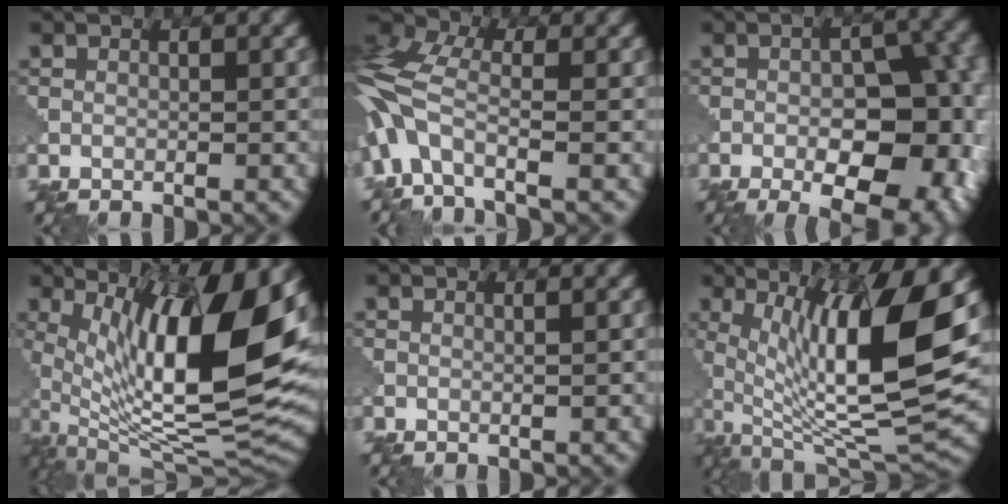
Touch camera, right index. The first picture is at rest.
{"total": 7.2, "force": [-2.5, 3.2, 6.0], "torque": [-0.151, 0.001, -0.062]}
{"total": 12.5, "force": [-4.4, 6.1, 10.0], "torque": [-0.108, -0.010, -0.053]}
{"total": 15.4, "force": [3.8, 4.9, 14.1], "torque": [-0.239, -0.001, 0.071]}
{"total": 1.3, "force": [0.5, 0.8, 0.9], "torque": [0.005, 0.011, -0.013]}
{"total": 12.2, "force": [2.7, 3.2, 11.4], "torque": [-0.190, -0.004, 0.057]}